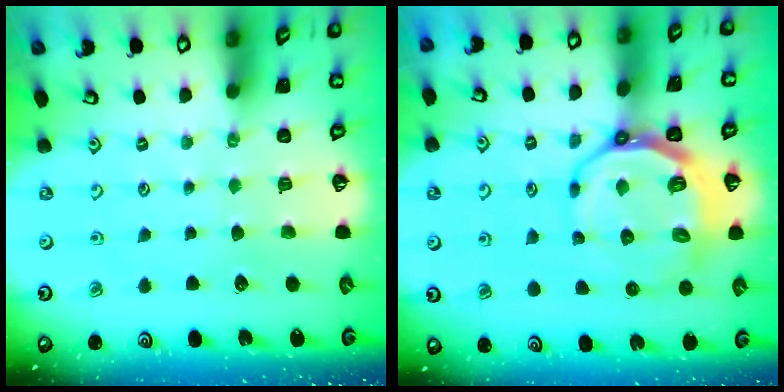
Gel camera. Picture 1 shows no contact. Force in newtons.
{"total": 13.5, "press": 13.0, "slide": 3.7}